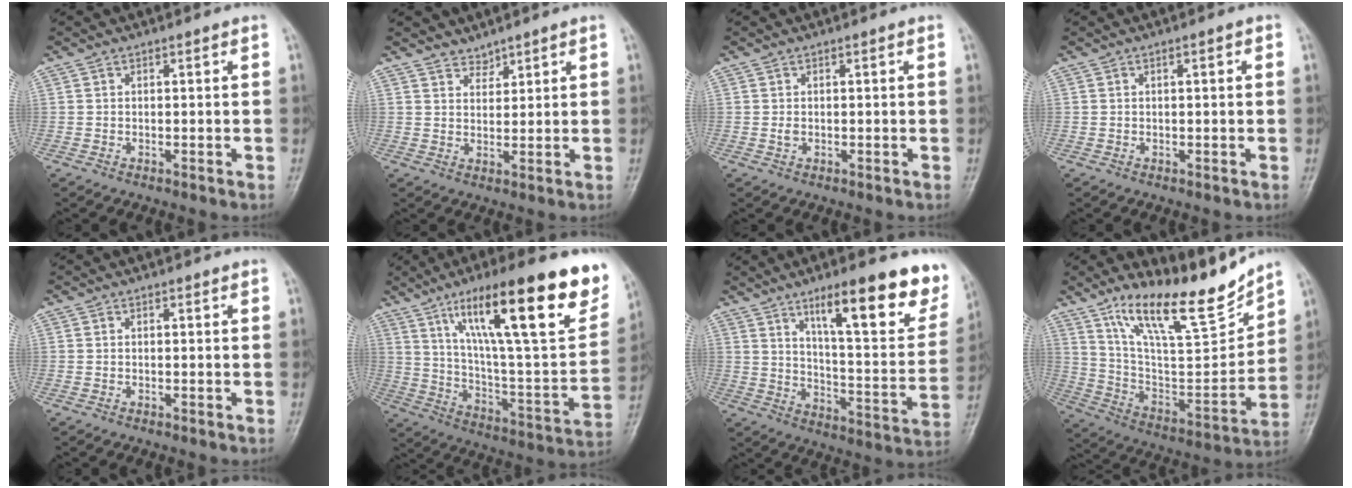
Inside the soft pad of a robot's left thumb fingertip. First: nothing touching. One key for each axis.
{"total": 2.5, "fx": 2.3, "fy": 1.1, "fz": -0.4, "tx": 0.027, "ty": -0.016, "tz": 0.036}
{"total": 0.8, "fx": 0.1, "fy": 0.7, "fz": 0.4, "tx": -0.005, "ty": 0.004, "tz": 0.005}
{"total": 1.3, "fx": 0.3, "fy": 0.3, "fz": 1.2, "tx": -0.018, "ty": 0.002, "tz": 0.004}
{"total": 0.0}
{"total": 30.9, "fx": 16.6, "fy": 7.0, "fz": 25.1, "tx": -0.365, "ty": -0.038, "tz": 0.269}
{"total": 22.1, "fx": 13.6, "fy": 5.6, "fz": 16.4, "tx": -0.190, "ty": -0.061, "tz": 0.206}
{"total": 20.4, "fx": 15.5, "fy": 4.9, "fz": 12.3, "tx": -0.162, "ty": -0.091, "tz": 0.275}